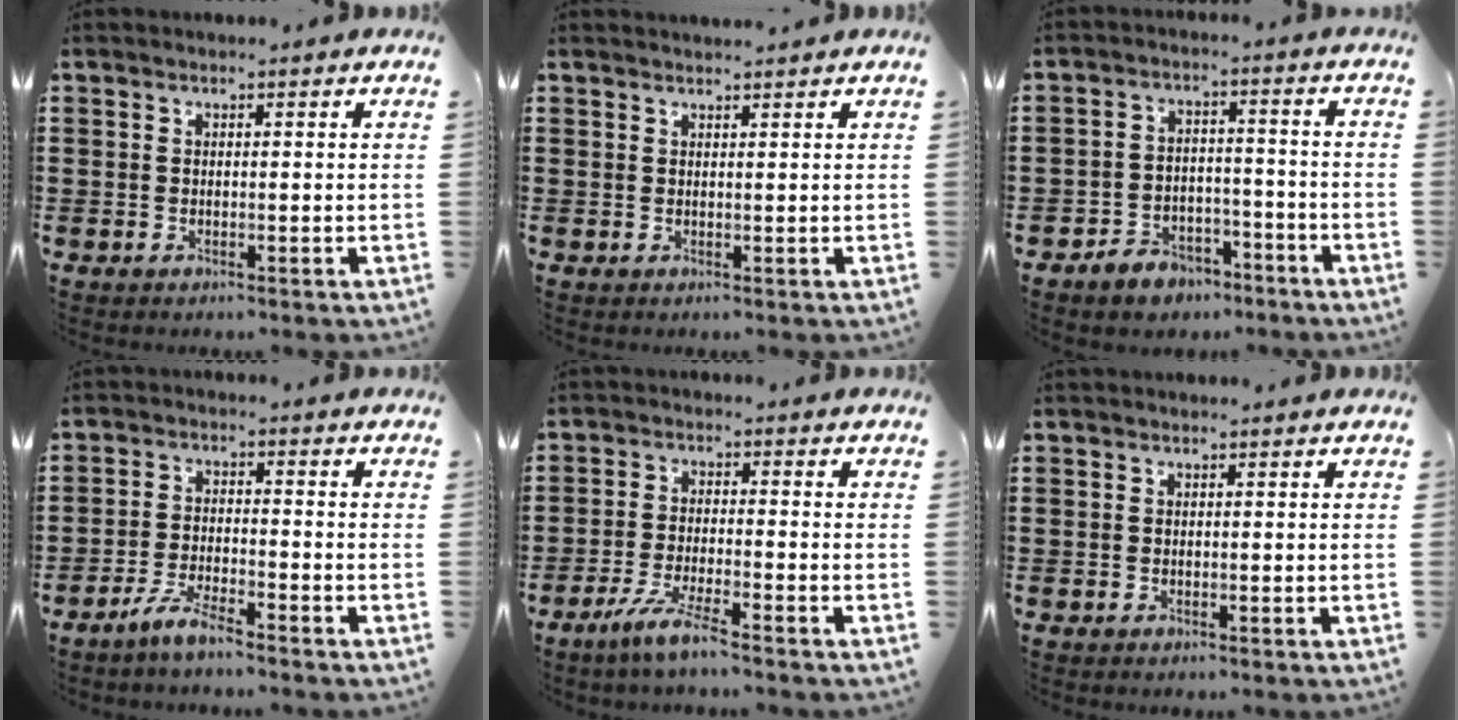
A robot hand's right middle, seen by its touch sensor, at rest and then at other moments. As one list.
[{"total": 1.1, "force": [1.1, -0.1, 0.1], "torque": [-0.003, -0.001, 0.021]}, {"total": 4.8, "force": [-4.3, 2.0, 0.6], "torque": [-0.020, 0.012, -0.088]}, {"total": 4.4, "force": [-3.8, 0.3, 2.2], "torque": [-0.051, -0.003, -0.075]}, {"total": 5.4, "force": [-4.1, 0.1, 3.4], "torque": [-0.075, -0.015, -0.077]}, {"total": 0.0}]